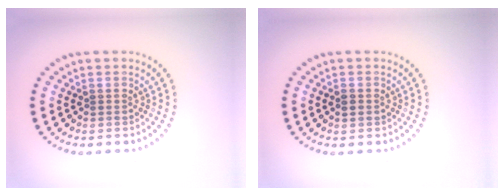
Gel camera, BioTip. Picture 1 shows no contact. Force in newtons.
{"total": 1.2, "press": 1.2, "slide": 0.1}